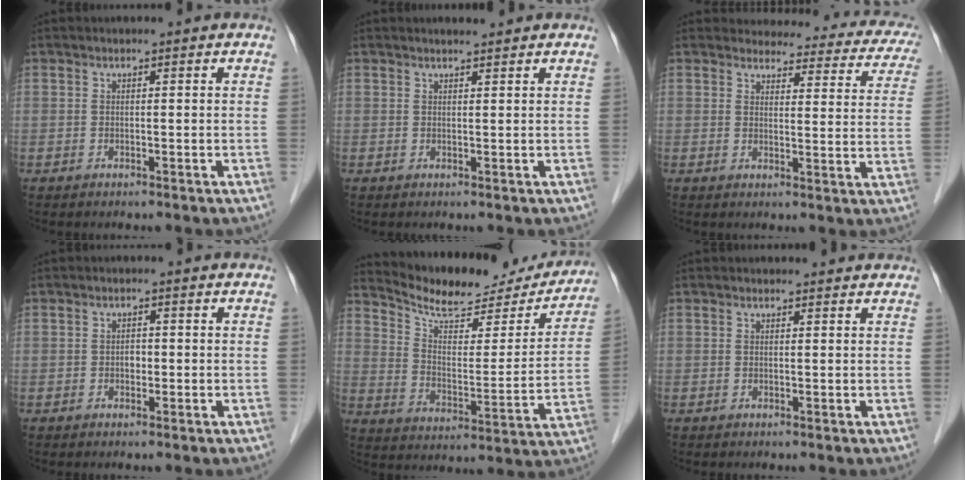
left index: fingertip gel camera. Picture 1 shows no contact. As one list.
[{"total": 1.3, "force": [1.2, 0.0, 0.4], "torque": [-0.010, 0.002, 0.022]}, {"total": 17.3, "force": [15.8, 5.4, 4.5], "torque": [-0.020, -0.034, 0.148]}, {"total": 1.2, "force": [-0.3, 0.9, 0.8], "torque": [-0.011, 0.004, -0.006]}, {"total": 19.1, "force": [17.8, 4.7, 5.1], "torque": [-0.077, -0.020, 0.250]}, {"total": 1.5, "force": [1.5, 0.4, 0.0], "torque": [-0.011, 0.002, 0.014]}]